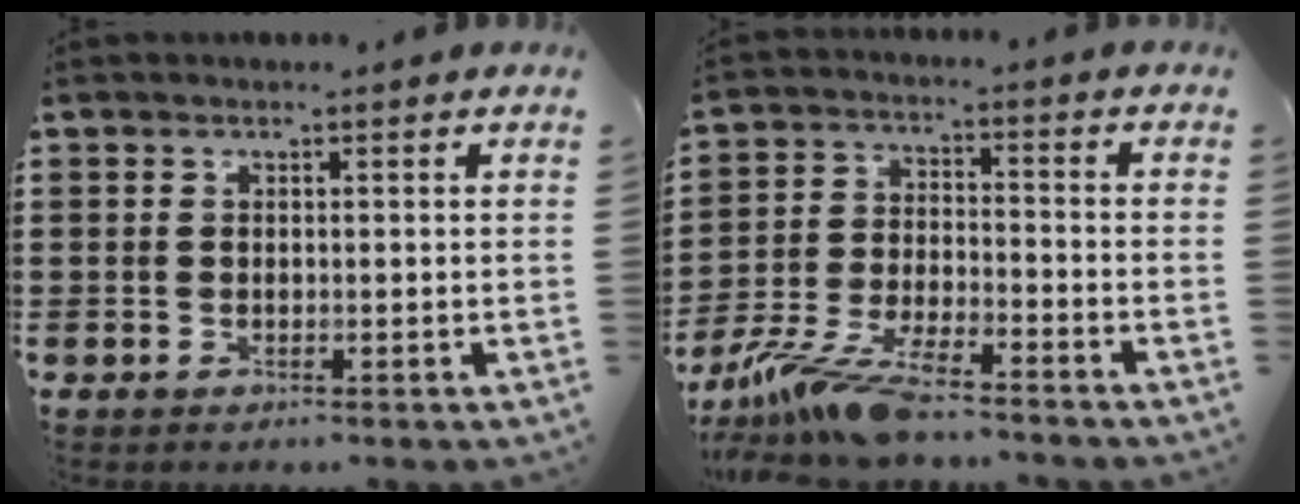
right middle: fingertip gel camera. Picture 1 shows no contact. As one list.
[{"total": 9.0, "force": [-7.9, 0.7, 4.4], "torque": [-0.107, -0.005, -0.158]}]